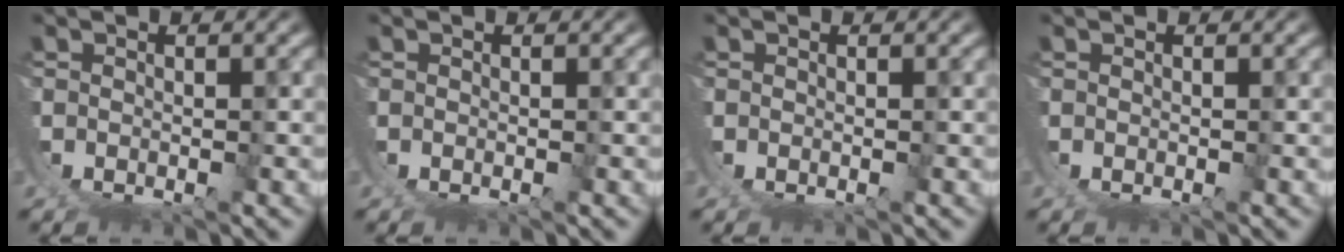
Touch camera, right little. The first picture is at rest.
{"total": 0.0}
{"total": 0.0}
{"total": 0.0}